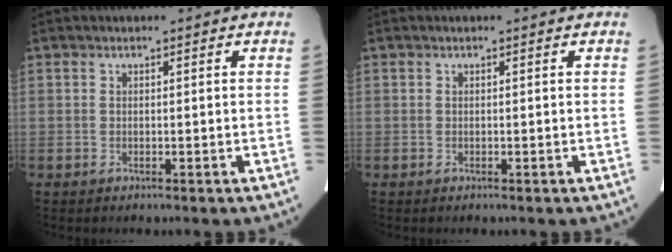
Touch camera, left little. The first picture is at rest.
{"total": 0.0}